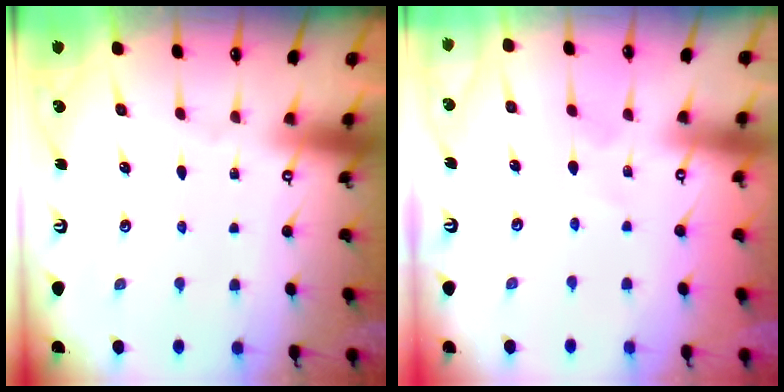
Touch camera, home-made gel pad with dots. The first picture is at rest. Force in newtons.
{"total": 2.7, "press": 2.7, "slide": 0.3}